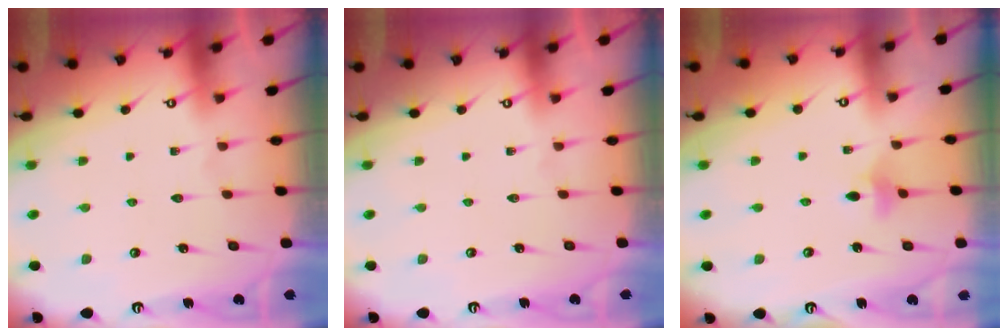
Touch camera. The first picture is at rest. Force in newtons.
{"total": 0.0}
{"total": 4.2, "press": 4.1, "slide": 0.8}